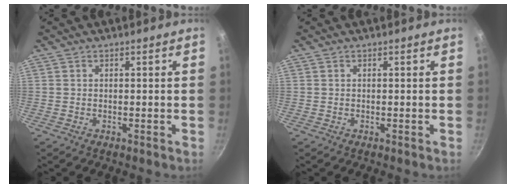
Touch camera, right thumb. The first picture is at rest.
{"total": 0.0}